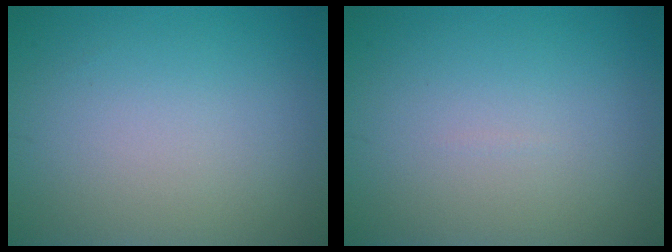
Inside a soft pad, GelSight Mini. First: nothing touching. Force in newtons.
{"total": 0.0}